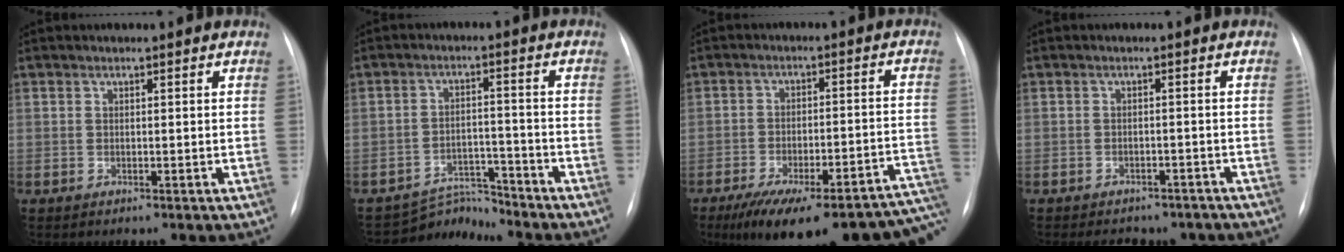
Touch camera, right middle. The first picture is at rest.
{"total": 5.1, "force": [-4.9, 0.1, -1.4], "torque": [0.021, 0.011, -0.077]}
{"total": 23.8, "force": [-16.9, 6.8, 15.3], "torque": [-0.152, 0.022, -0.223]}
{"total": 8.7, "force": [-7.4, 3.8, 2.5], "torque": [-0.032, 0.009, -0.077]}